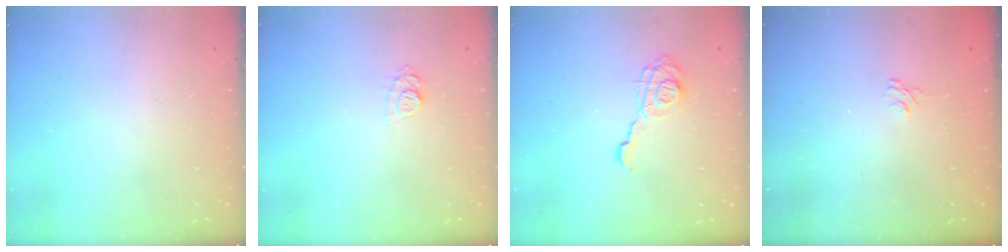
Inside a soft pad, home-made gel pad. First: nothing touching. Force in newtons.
{"total": 7.5, "press": 7.5, "slide": 0.8}
{"total": 10.4, "press": 10.4, "slide": 0.9}
{"total": 2.1, "press": 1.6, "slide": 1.3}